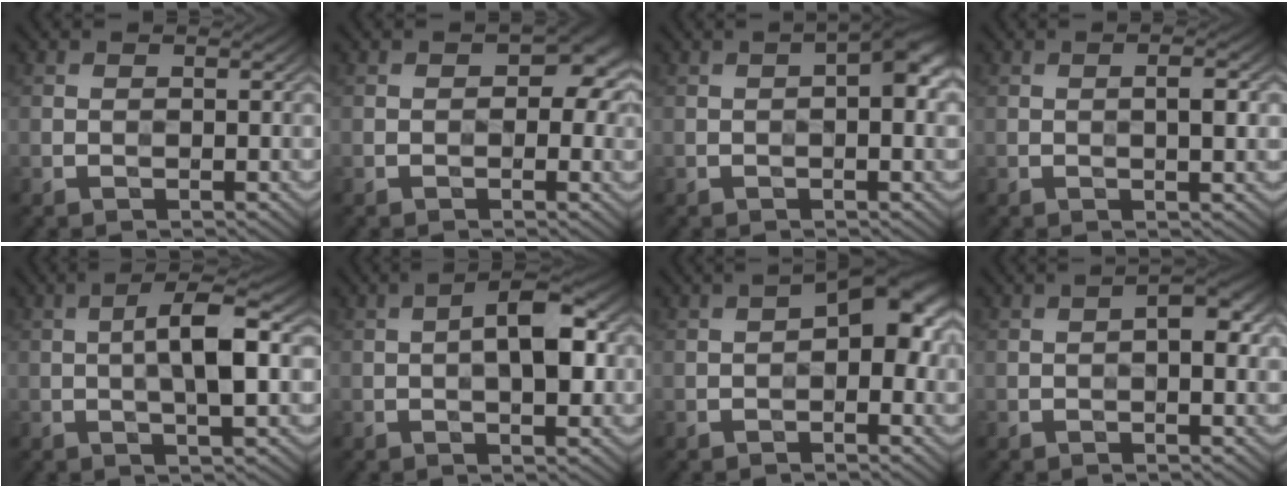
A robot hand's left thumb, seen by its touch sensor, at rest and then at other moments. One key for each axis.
{"total": 5.3, "fx": 0.5, "fy": 3.5, "fz": 4.0, "tx": -0.041, "ty": -0.007, "tz": 0.006}
{"total": 4.3, "fx": 0.3, "fy": 1.3, "fz": 4.1, "tx": -0.062, "ty": 0.012, "tz": 0.000}
{"total": 2.7, "fx": 0.2, "fy": 0.6, "fz": 2.6, "tx": -0.042, "ty": 0.003, "tz": 0.001}
{"total": 7.1, "fx": 0.3, "fy": 1.7, "fz": 6.9, "tx": -0.115, "ty": 0.015, "tz": -0.002}
{"total": 7.5, "fx": 0.3, "fy": 2.9, "fz": 6.9, "tx": -0.100, "ty": 0.018, "tz": -0.006}
{"total": 7.5, "fx": 0.3, "fy": 3.7, "fz": 6.5, "tx": -0.087, "ty": 0.018, "tz": -0.004}
{"total": 4.0, "fx": 0.3, "fy": 1.4, "fz": 3.7, "tx": -0.056, "ty": 0.010, "tz": 0.000}